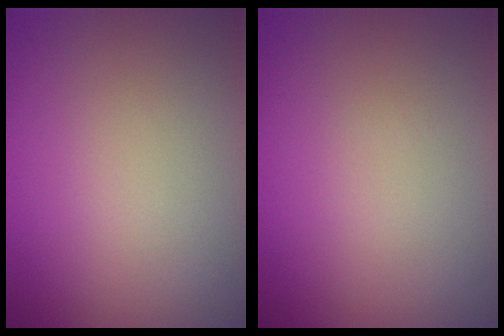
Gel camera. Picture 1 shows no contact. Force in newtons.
{"total": 0.0}